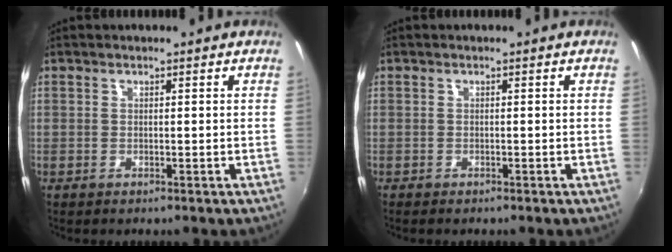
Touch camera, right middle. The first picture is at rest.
{"total": 0.8, "force": [-0.7, 0.3, 0.2], "torque": [-0.009, -0.003, -0.014]}